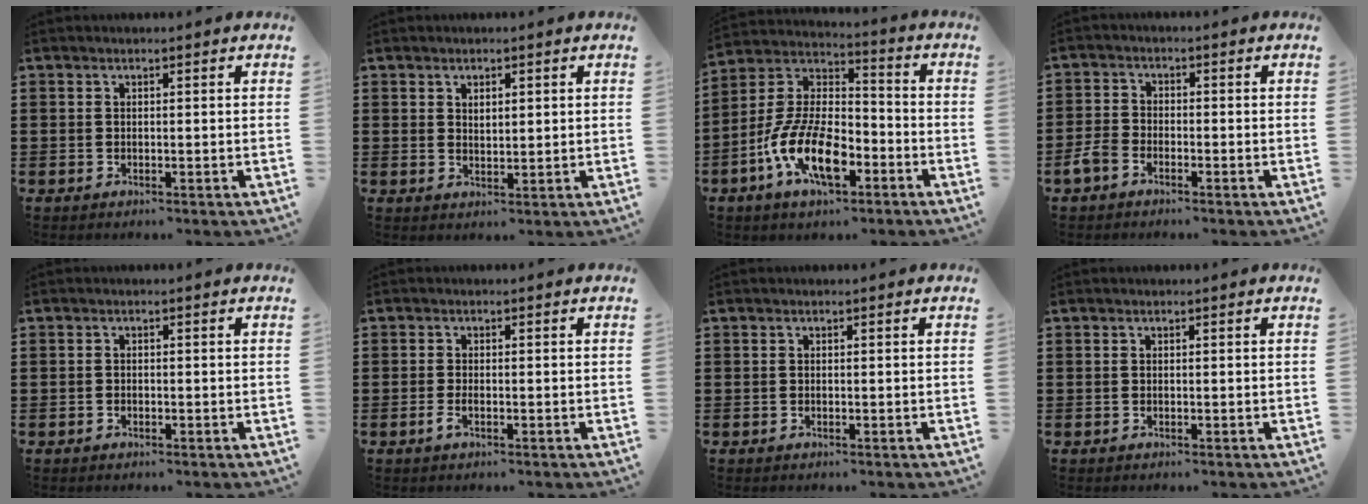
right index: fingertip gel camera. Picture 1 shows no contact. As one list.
[{"total": 1.4, "force": [0.9, 0.6, 0.9], "torque": [-0.018, 0.002, 0.017]}, {"total": 12.8, "force": [-6.1, 5.3, 9.9], "torque": [-0.235, -0.009, -0.122]}, {"total": 3.0, "force": [-2.3, 1.5, 1.4], "torque": [-0.048, -0.001, -0.051]}, {"total": 0.6, "force": [-0.5, 0.4, 0.2], "torque": [-0.005, 0.000, -0.010]}, {"total": 1.7, "force": [-0.9, 0.4, 1.5], "torque": [-0.042, -0.008, -0.020]}, {"total": 0.0}, {"total": 0.0}]